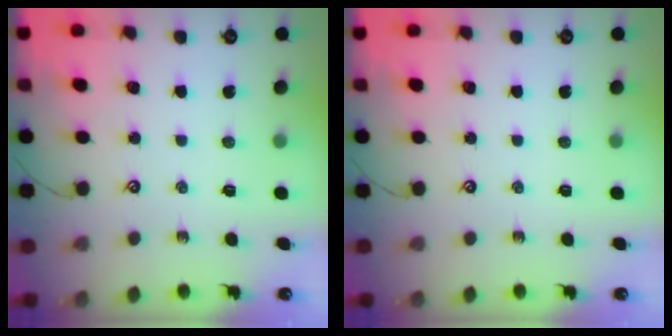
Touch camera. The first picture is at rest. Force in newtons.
{"total": 0.0}